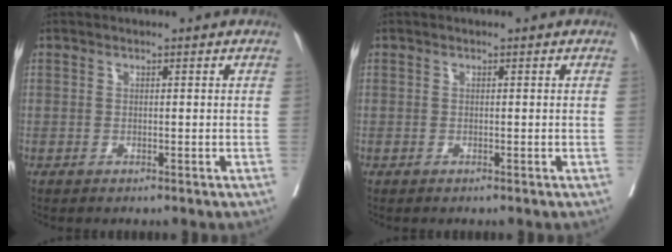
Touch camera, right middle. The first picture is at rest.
{"total": 0.0}